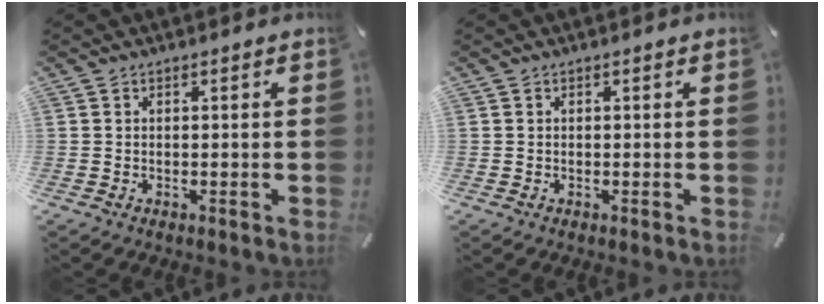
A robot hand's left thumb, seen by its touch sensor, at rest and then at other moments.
{"total": 0.0}